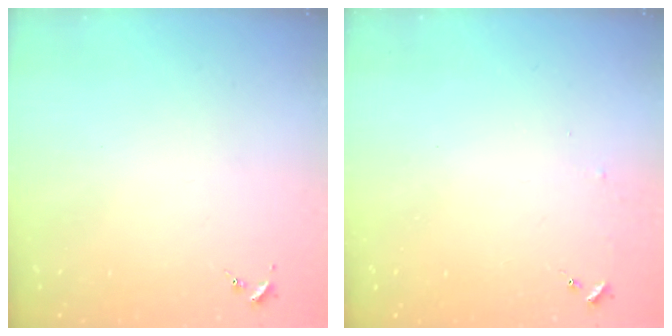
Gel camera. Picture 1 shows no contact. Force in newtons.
{"total": 3.2, "press": 3.2, "slide": 0.3}